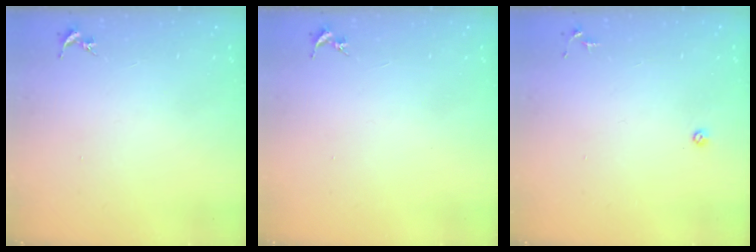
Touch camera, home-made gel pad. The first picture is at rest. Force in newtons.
{"total": 0.0}
{"total": 3.5, "press": 3.4, "slide": 0.7}